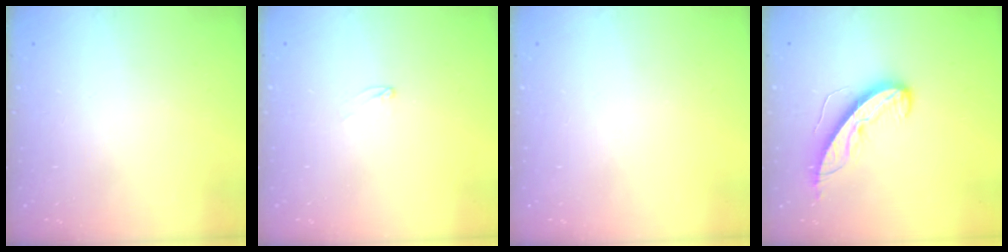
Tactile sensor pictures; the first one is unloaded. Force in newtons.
{"total": 2.6, "press": 2.6, "slide": 0.2}
{"total": 0.0}
{"total": 9.0, "press": 9.0, "slide": 0.3}